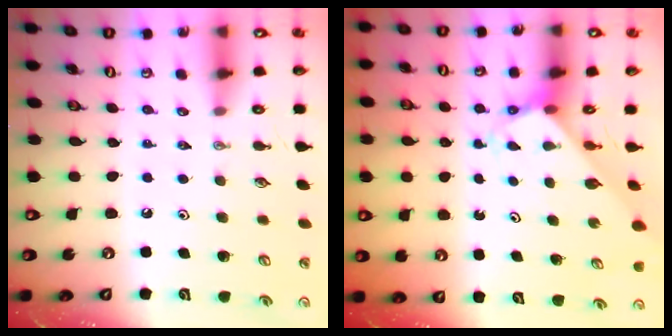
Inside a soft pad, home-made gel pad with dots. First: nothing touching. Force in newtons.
{"total": 2.7, "press": 2.7, "slide": 0.1}